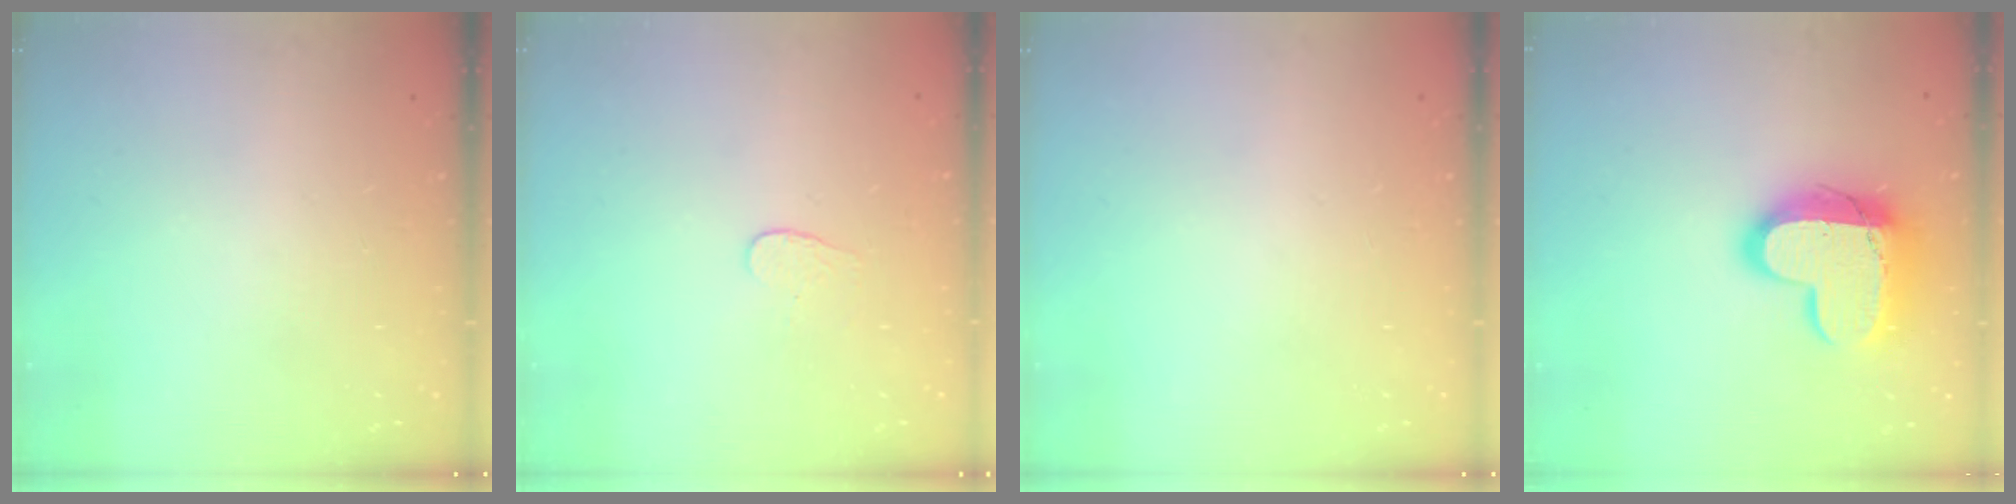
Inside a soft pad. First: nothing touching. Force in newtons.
{"total": 3.4, "press": 3.4, "slide": 0.3}
{"total": 0.0}
{"total": 16.2, "press": 16.1, "slide": 1.1}